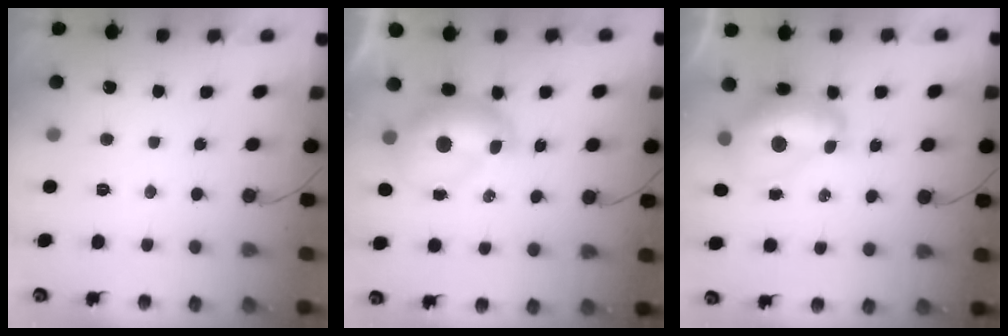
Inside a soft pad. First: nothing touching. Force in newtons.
{"total": 8.9, "press": 8.8, "slide": 1.0}
{"total": 12.7, "press": 12.7, "slide": 1.1}